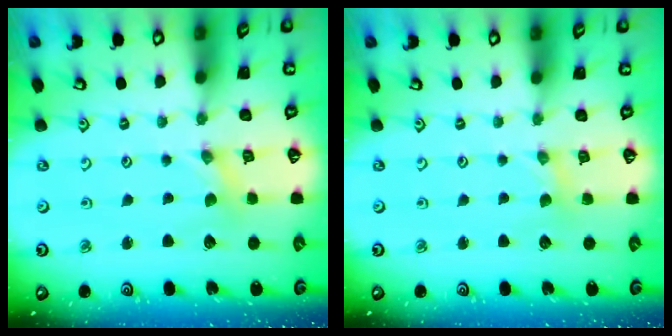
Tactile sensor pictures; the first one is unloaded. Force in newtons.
{"total": 1.4, "press": 1.4, "slide": 0.2}